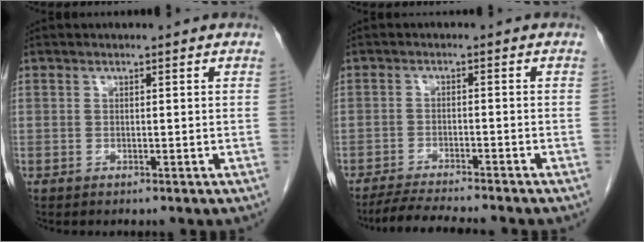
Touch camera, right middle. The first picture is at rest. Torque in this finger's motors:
{"motor_torque": [0.45, -0.37, 0.05, 0.02]}